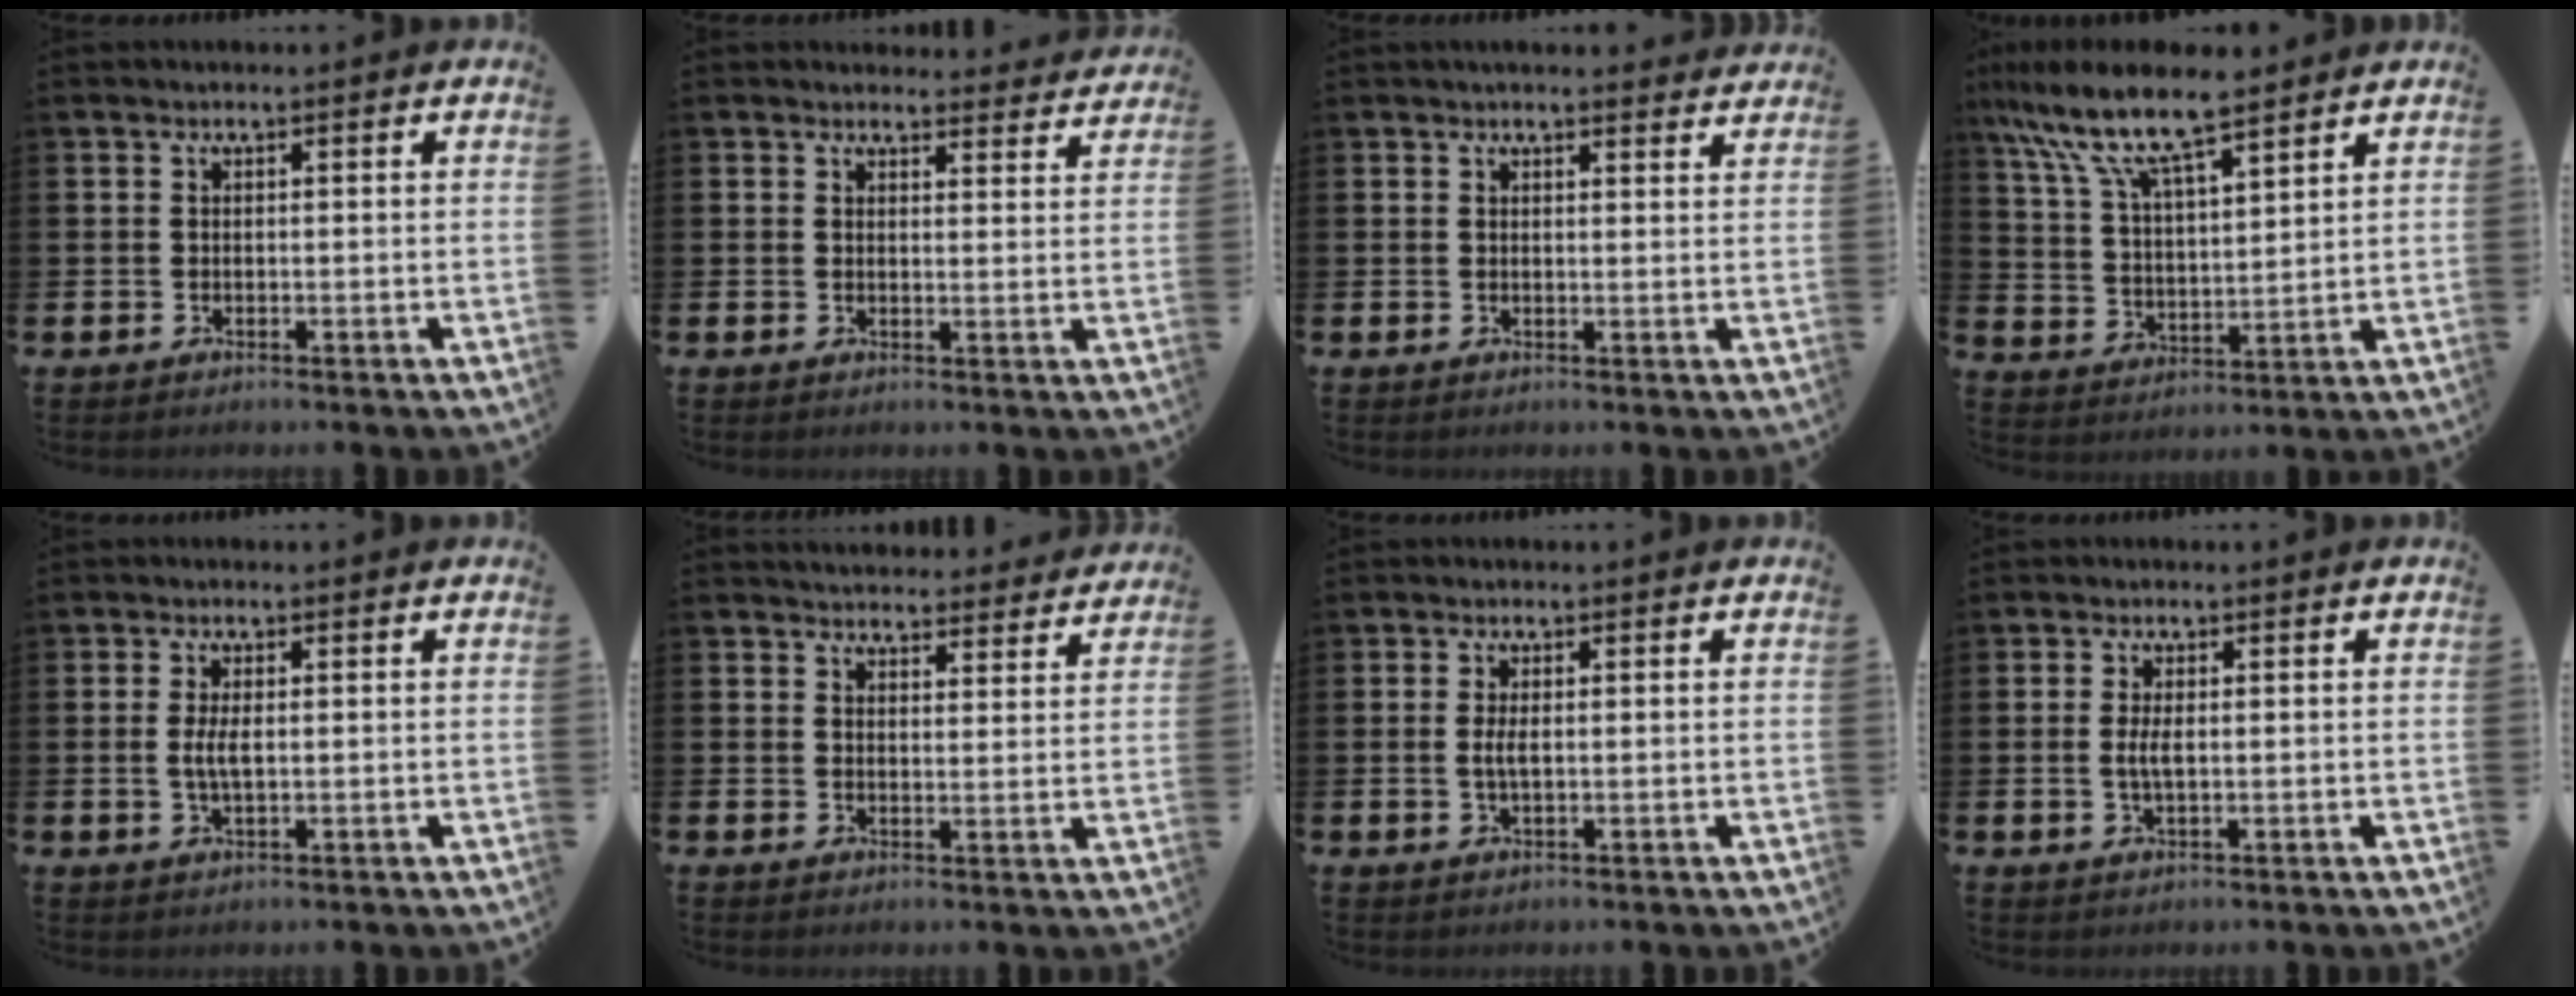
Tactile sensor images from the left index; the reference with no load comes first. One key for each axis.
{"total": 3.1, "fx": 3.0, "fy": 0.6, "fz": 0.0, "tx": 0.005, "ty": -0.021, "tz": 0.053}
{"total": 2.4, "fx": 2.4, "fy": 0.2, "fz": 0.2, "tx": 0.003, "ty": -0.014, "tz": 0.040}
{"total": 10.6, "fx": 8.9, "fy": 2.5, "fz": 5.2, "tx": -0.138, "ty": -0.037, "tz": 0.158}
{"total": 3.0, "fx": 0.2, "fy": 1.1, "fz": 2.7, "tx": -0.058, "ty": 0.000, "tz": -0.002}
{"total": 4.4, "fx": 4.3, "fy": 0.8, "fz": 0.0, "tx": -0.001, "ty": -0.031, "tz": 0.077}
{"total": 2.2, "fx": 0.1, "fy": 0.8, "fz": 2.0, "tx": -0.037, "ty": 0.002, "tz": -0.001}
{"total": 2.5, "fx": 0.1, "fy": 0.9, "fz": 2.4, "tx": -0.043, "ty": 0.001, "tz": -0.001}